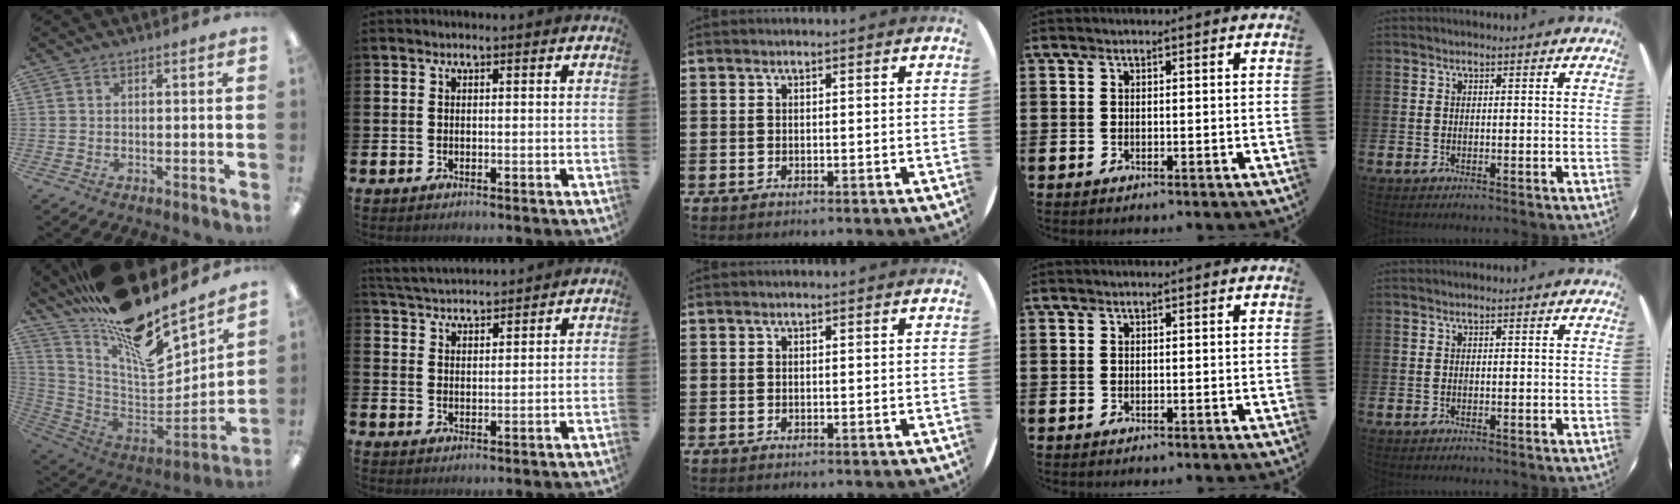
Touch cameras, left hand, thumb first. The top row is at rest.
{"thumb": {"total": 19.8, "force": [15.1, 6.7, 10.9], "torque": [-0.175, -0.126, 0.254]}, "index": {"total": 4.2, "force": [4.2, 0.5, 0.0], "torque": [-0.014, -0.022, 0.075]}}